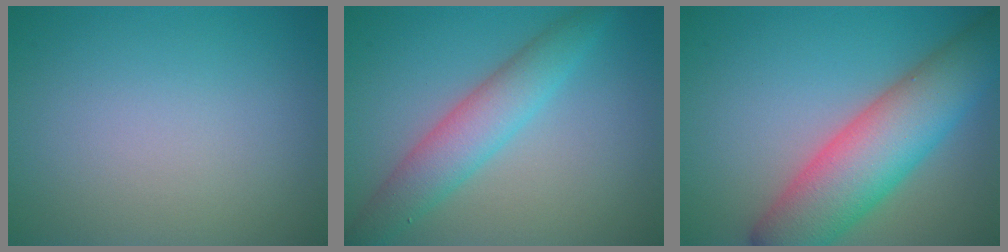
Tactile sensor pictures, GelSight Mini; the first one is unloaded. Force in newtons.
{"total": 4.5, "press": 4.5, "slide": 0.2}
{"total": 9.4, "press": 9.4, "slide": 0.2}